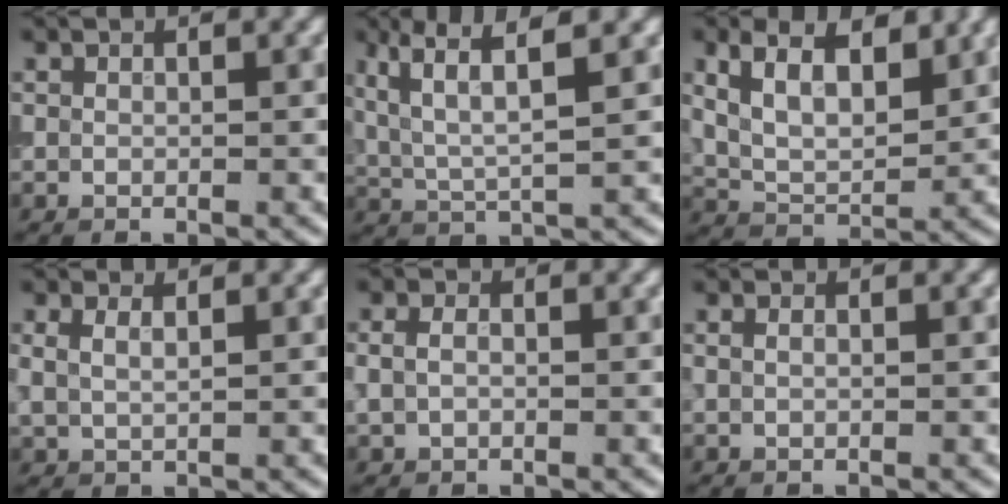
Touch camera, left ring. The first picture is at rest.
{"total": 5.1, "force": [2.3, 1.2, 4.4], "torque": [-0.092, 0.004, 0.050]}
{"total": 6.4, "force": [3.0, 3.1, 4.7], "torque": [-0.089, 0.005, 0.048]}
{"total": 1.9, "force": [1.0, 0.9, 1.3], "torque": [-0.022, 0.003, 0.019]}
{"total": 2.1, "force": [0.3, 1.6, 1.3], "torque": [-0.029, 0.004, -0.001]}
{"total": 1.3, "force": [0.5, 0.8, 0.8], "torque": [-0.013, 0.003, -0.003]}